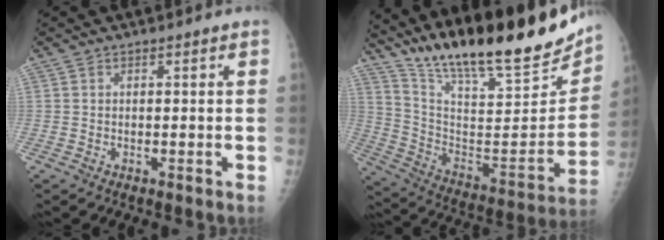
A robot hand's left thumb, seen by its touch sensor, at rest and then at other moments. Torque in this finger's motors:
{"motor_torque": [1.19, 1.04, 1.40, -1.37, 0.11]}